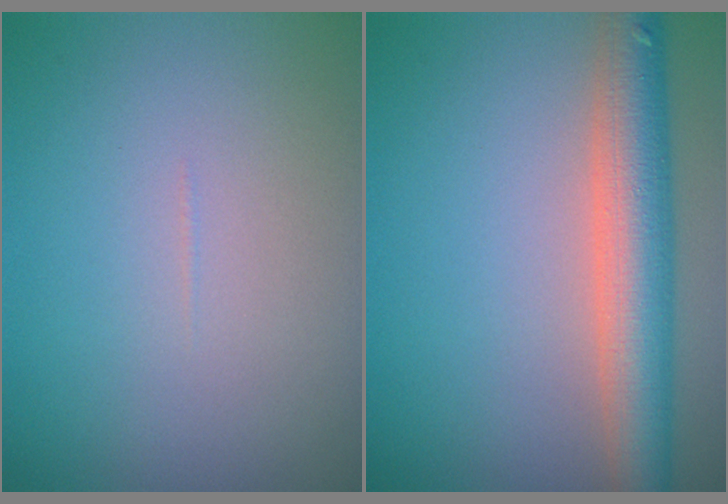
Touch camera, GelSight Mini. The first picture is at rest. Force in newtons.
{"total": 6.6, "press": 6.6, "slide": 0.4}